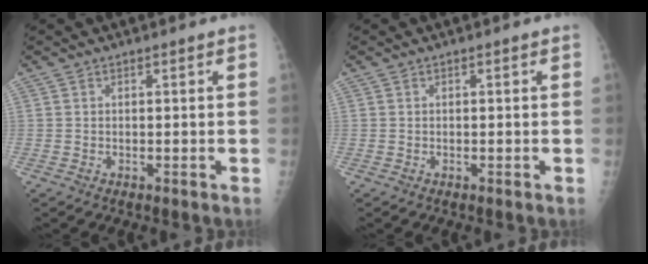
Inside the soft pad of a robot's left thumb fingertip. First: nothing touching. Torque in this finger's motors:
{"motor_torque": [0.00, 0.00, -0.01, 0.01, 0.00]}